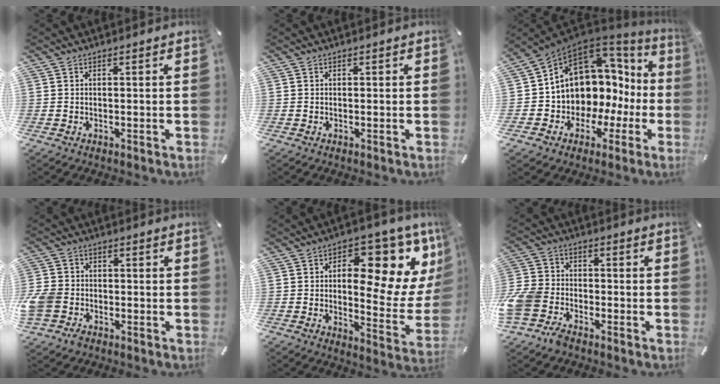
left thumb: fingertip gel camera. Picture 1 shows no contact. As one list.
[{"total": 0.0}, {"total": 11.7, "force": [3.3, 10.3, 4.5], "torque": [-0.079, -0.059, 0.077]}, {"total": 5.8, "force": [-2.4, 4.7, 2.4], "torque": [-0.066, 0.012, -0.045]}, {"total": 16.8, "force": [6.8, 7.3, 13.5], "torque": [-0.158, -0.077, 0.098]}, {"total": 9.0, "force": [-5.8, 5.9, 3.5], "torque": [-0.083, 0.035, -0.113]}]